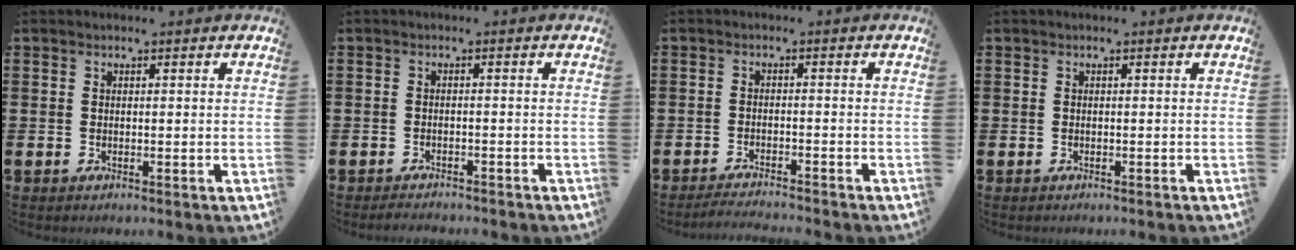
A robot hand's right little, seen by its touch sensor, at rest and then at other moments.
{"total": 1.1, "force": [-1.1, -0.1, -0.2], "torque": [0.001, 0.000, -0.023]}
{"total": 1.7, "force": [-1.7, -0.3, 0.1], "torque": [0.000, 0.001, -0.033]}
{"total": 0.0}